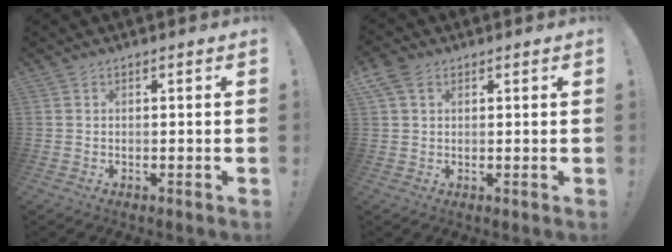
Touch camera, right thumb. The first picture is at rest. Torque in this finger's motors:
{"motor_torque": [0.23, 0.23, 0.45, 0.16, 0.34]}